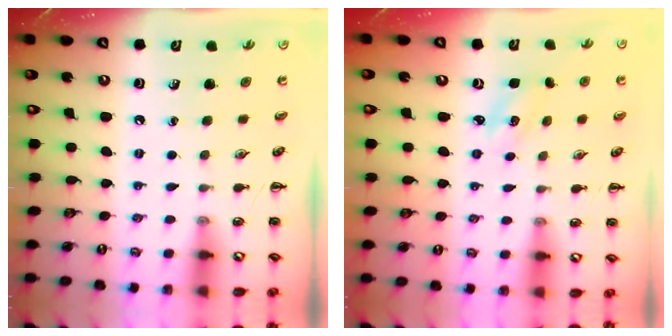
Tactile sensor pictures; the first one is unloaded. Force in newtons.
{"total": 1.8, "press": 1.8, "slide": 0.5}